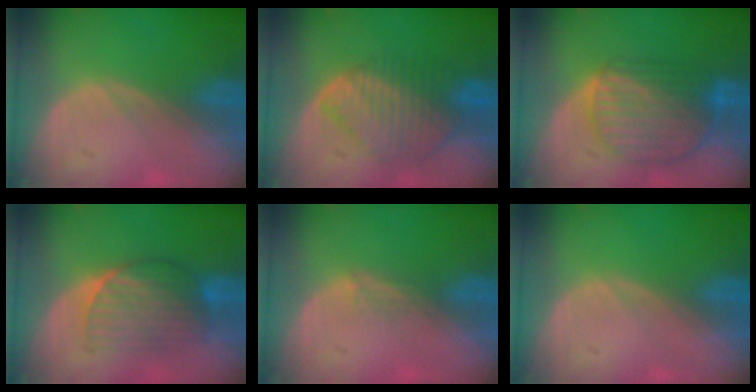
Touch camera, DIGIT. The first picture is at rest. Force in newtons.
{"total": 8.7, "press": 7.7, "slide": 4.1}
{"total": 9.7, "press": 8.2, "slide": 5.2}
{"total": 6.9, "press": 6.9, "slide": 0.4}
{"total": 1.5, "press": 1.0, "slide": 1.0}
{"total": 0.0}